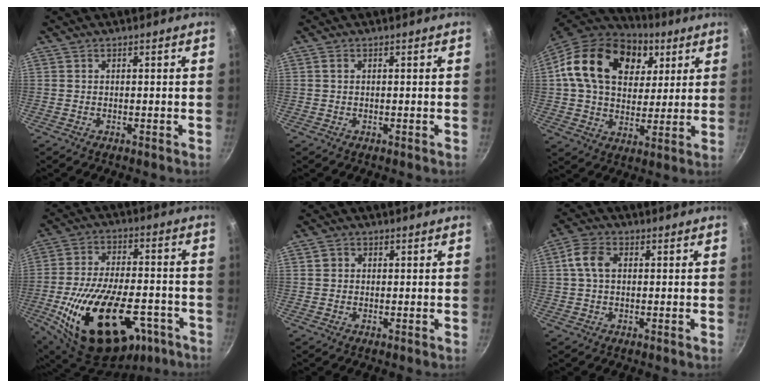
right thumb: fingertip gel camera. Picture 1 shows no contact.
{"total": 0.6, "force": [0.1, 0.4, 0.4], "torque": [-0.008, 0.002, 0.002]}
{"total": 22.5, "force": [7.8, 15.8, 14.0], "torque": [-0.223, -0.004, 0.126]}
{"total": 27.5, "force": [-11.0, 14.8, 20.4], "torque": [-0.333, 0.038, -0.158]}
{"total": 1.7, "force": [0.3, 1.6, 0.6], "torque": [-0.007, 0.003, 0.003]}
{"total": 5.6, "force": [0.8, 3.8, 4.1], "torque": [-0.079, 0.014, 0.010]}